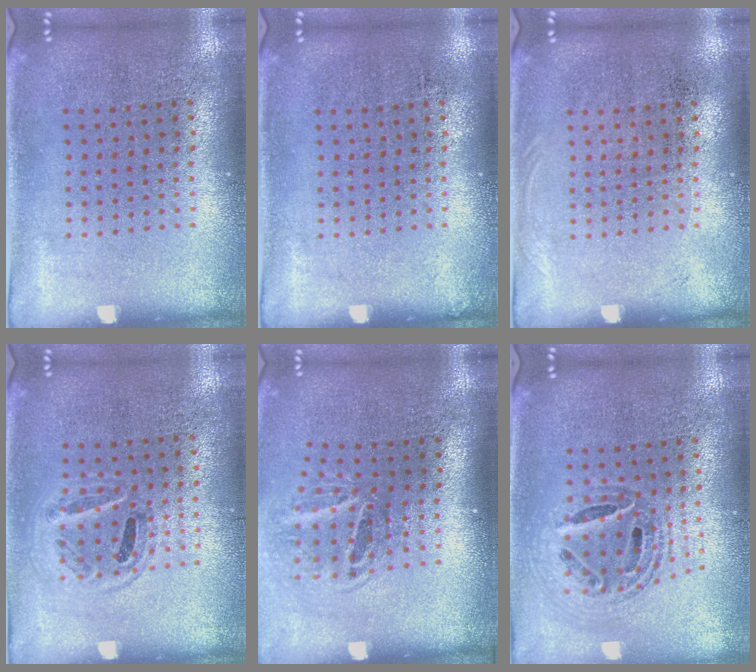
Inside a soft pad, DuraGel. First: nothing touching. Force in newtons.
{"total": 0.0}
{"total": 0.5, "press": 0.5, "slide": 0.2}
{"total": 0.9, "press": 0.8, "slide": 0.2}
{"total": 1.8, "press": 1.2, "slide": 1.4}
{"total": 1.0, "press": 1.0, "slide": 0.2}